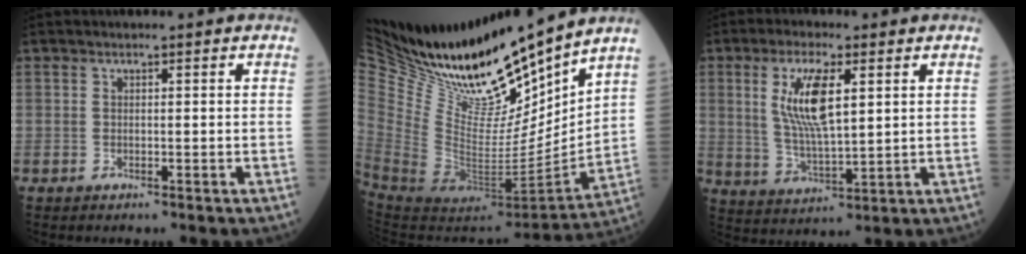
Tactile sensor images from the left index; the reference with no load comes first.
{"total": 24.0, "force": [22.3, 3.8, 8.1], "torque": [-0.168, -0.069, 0.396]}
{"total": 9.2, "force": [2.8, 2.2, 8.5], "torque": [-0.182, -0.004, 0.057]}